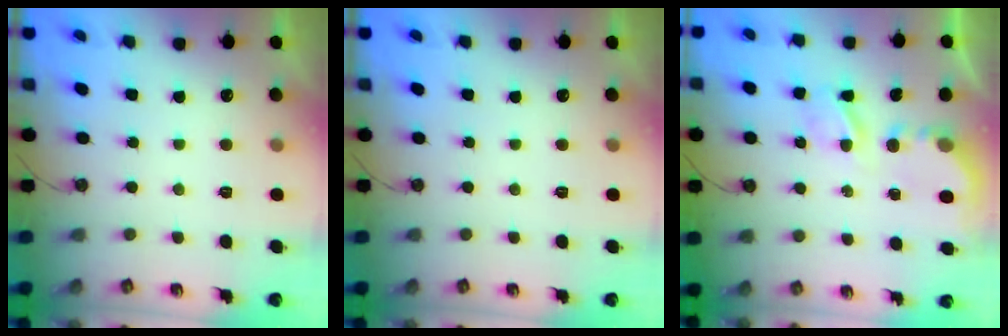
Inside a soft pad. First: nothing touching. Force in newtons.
{"total": 0.0}
{"total": 5.3, "press": 5.3, "slide": 0.3}